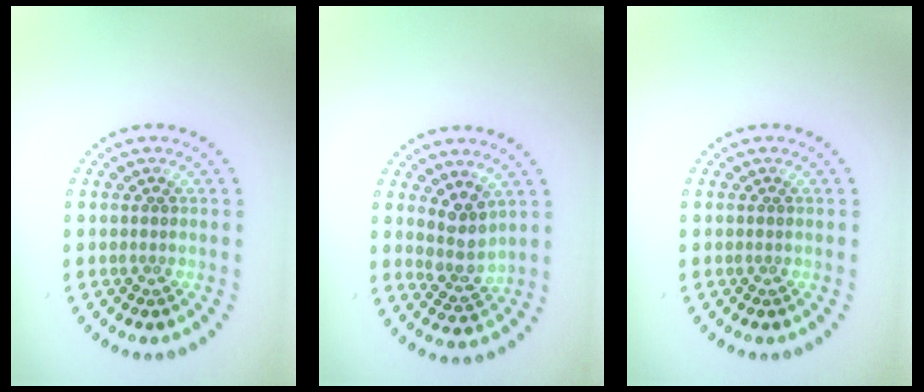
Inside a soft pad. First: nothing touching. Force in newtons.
{"total": 3.0, "press": 2.4, "slide": 1.7}
{"total": 0.0}